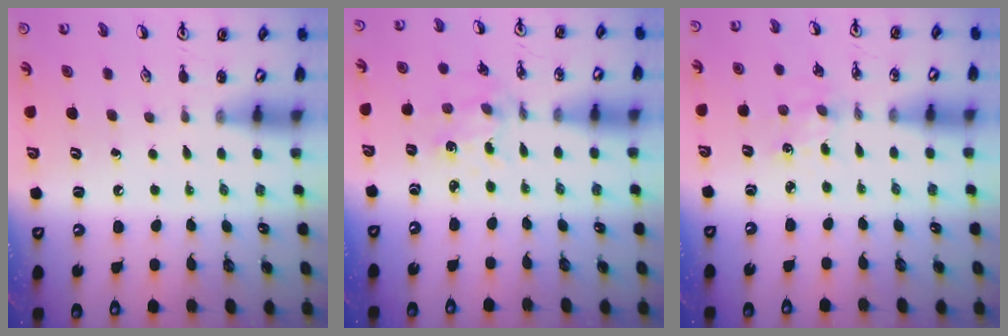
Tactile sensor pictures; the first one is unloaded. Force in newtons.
{"total": 1.8, "press": 1.8, "slide": 0.3}
{"total": 2.8, "press": 2.8, "slide": 0.3}